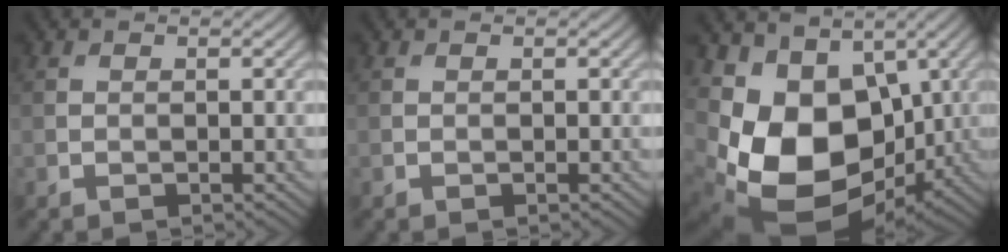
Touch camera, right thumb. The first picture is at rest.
{"total": 0.0}
{"total": 15.1, "force": [-0.7, 11.0, 10.3], "torque": [-0.221, -0.040, 0.000]}